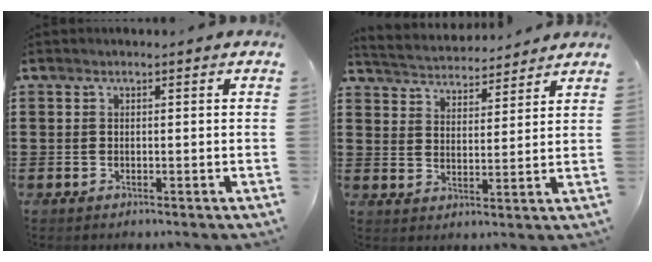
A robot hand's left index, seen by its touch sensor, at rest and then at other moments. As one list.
[{"total": 3.7, "force": [3.7, 0.4, -0.2], "torque": [-0.017, -0.024, 0.062]}]